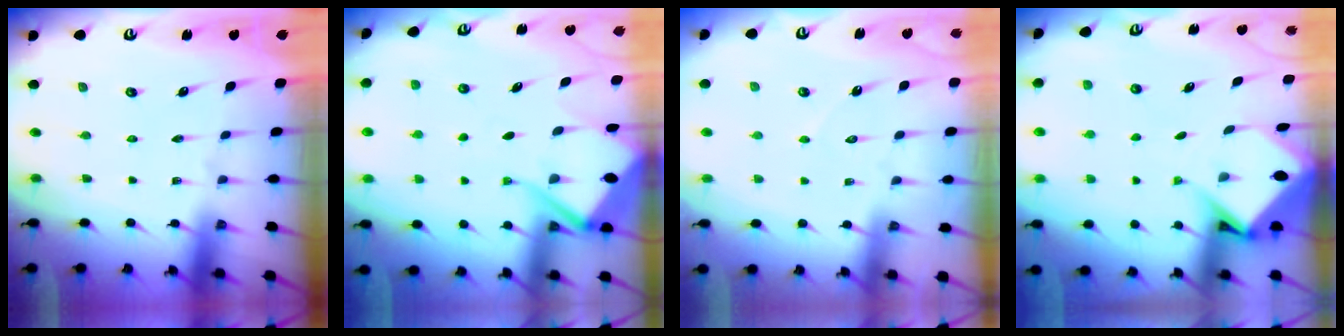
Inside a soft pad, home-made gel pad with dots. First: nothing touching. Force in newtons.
{"total": 8.9, "press": 8.8, "slide": 0.7}
{"total": 4.0, "press": 4.0, "slide": 0.3}
{"total": 6.6, "press": 6.6, "slide": 0.5}